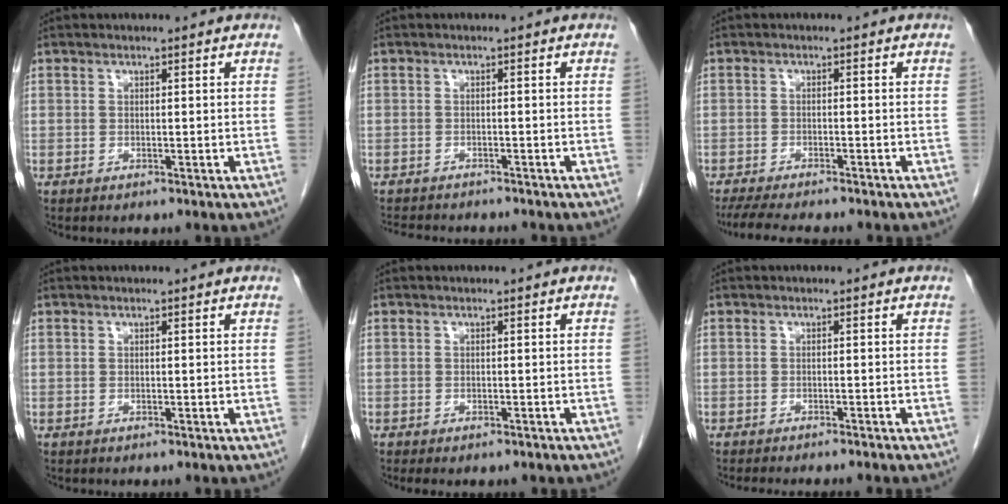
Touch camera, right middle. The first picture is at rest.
{"total": 7.8, "force": [-7.2, 1.5, 2.7], "torque": [-0.040, -0.007, -0.100]}
{"total": 9.4, "force": [-8.0, 1.2, 4.7], "torque": [-0.067, -0.014, -0.119]}
{"total": 0.0}
{"total": 3.1, "force": [-2.5, 1.2, 1.5], "torque": [-0.016, -0.006, -0.027]}
{"total": 6.6, "force": [-5.9, 0.1, 3.0], "torque": [-0.020, -0.011, -0.080]}